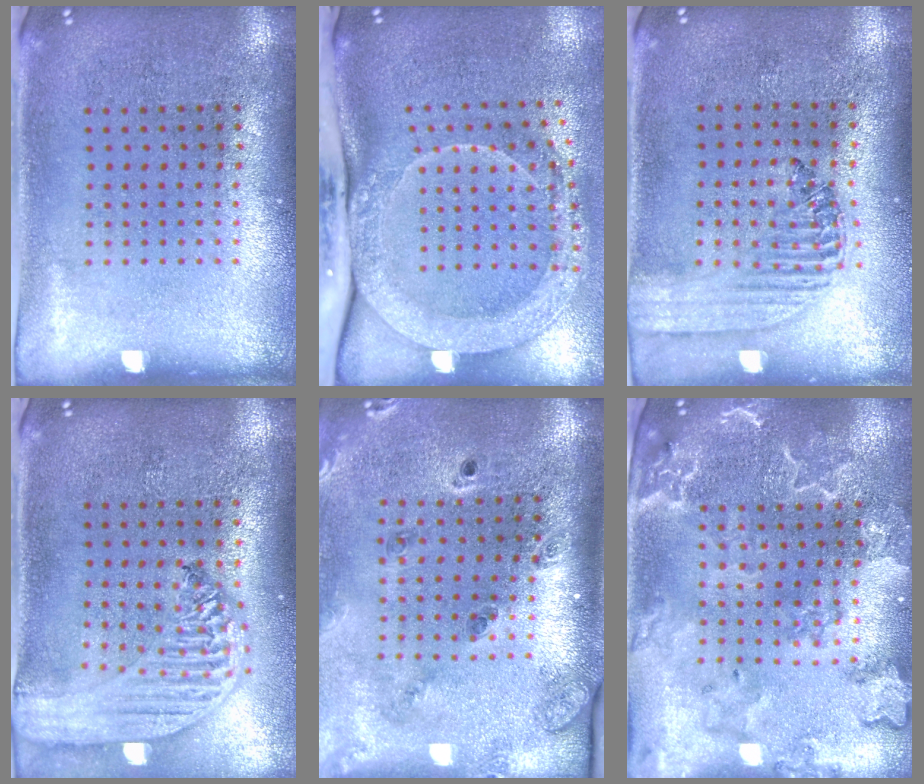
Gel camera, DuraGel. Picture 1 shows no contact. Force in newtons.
{"total": 2.4, "press": 2.1, "slide": 1.1}
{"total": 1.5, "press": 1.4, "slide": 0.6}
{"total": 2.9, "press": 2.3, "slide": 1.7}
{"total": 1.7, "press": 1.6, "slide": 0.5}
{"total": 2.8, "press": 2.6, "slide": 1.0}